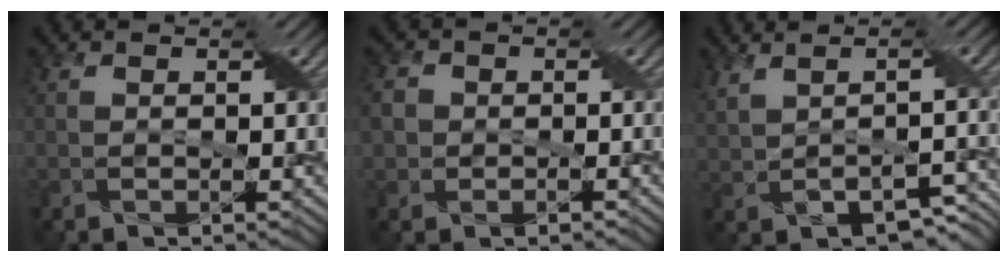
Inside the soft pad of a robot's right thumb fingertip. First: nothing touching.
{"total": 4.3, "force": [-0.2, 3.9, 1.8], "torque": [-0.041, 0.011, -0.020]}
{"total": 5.8, "force": [0.3, 2.5, 5.2], "torque": [-0.101, -0.003, 0.026]}